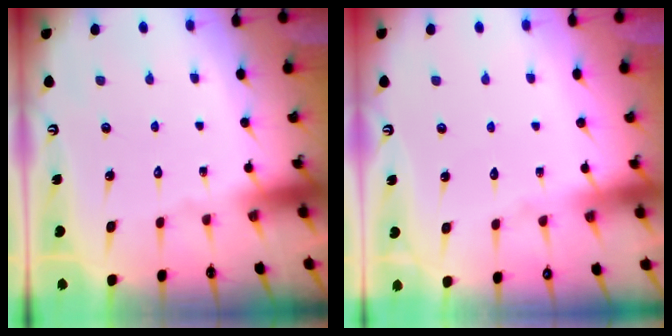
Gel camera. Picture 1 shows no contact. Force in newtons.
{"total": 2.7, "press": 2.6, "slide": 0.5}